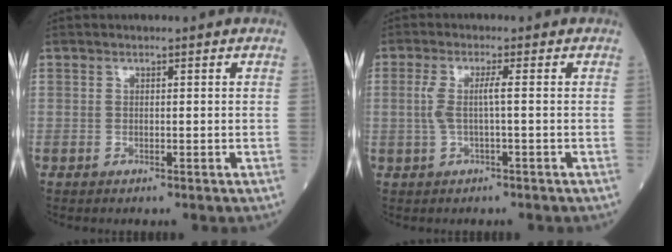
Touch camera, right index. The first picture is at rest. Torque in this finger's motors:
{"motor_torque": [0.78, 0.07, 0.36, 0.12]}